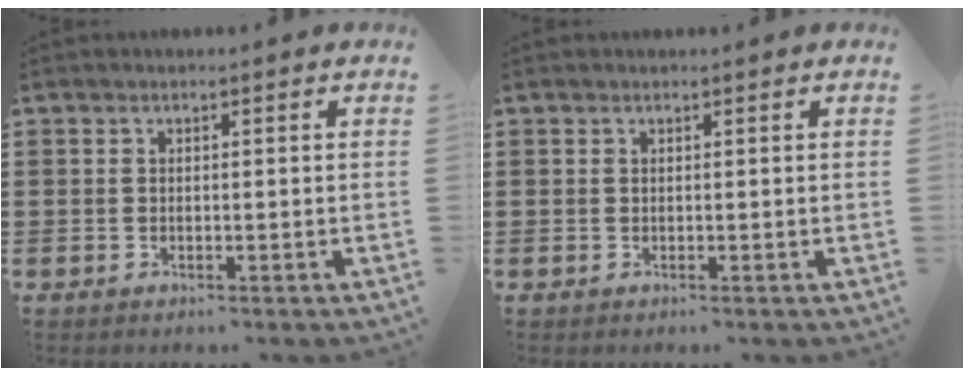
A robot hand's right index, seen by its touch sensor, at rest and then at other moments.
{"total": 0.0}